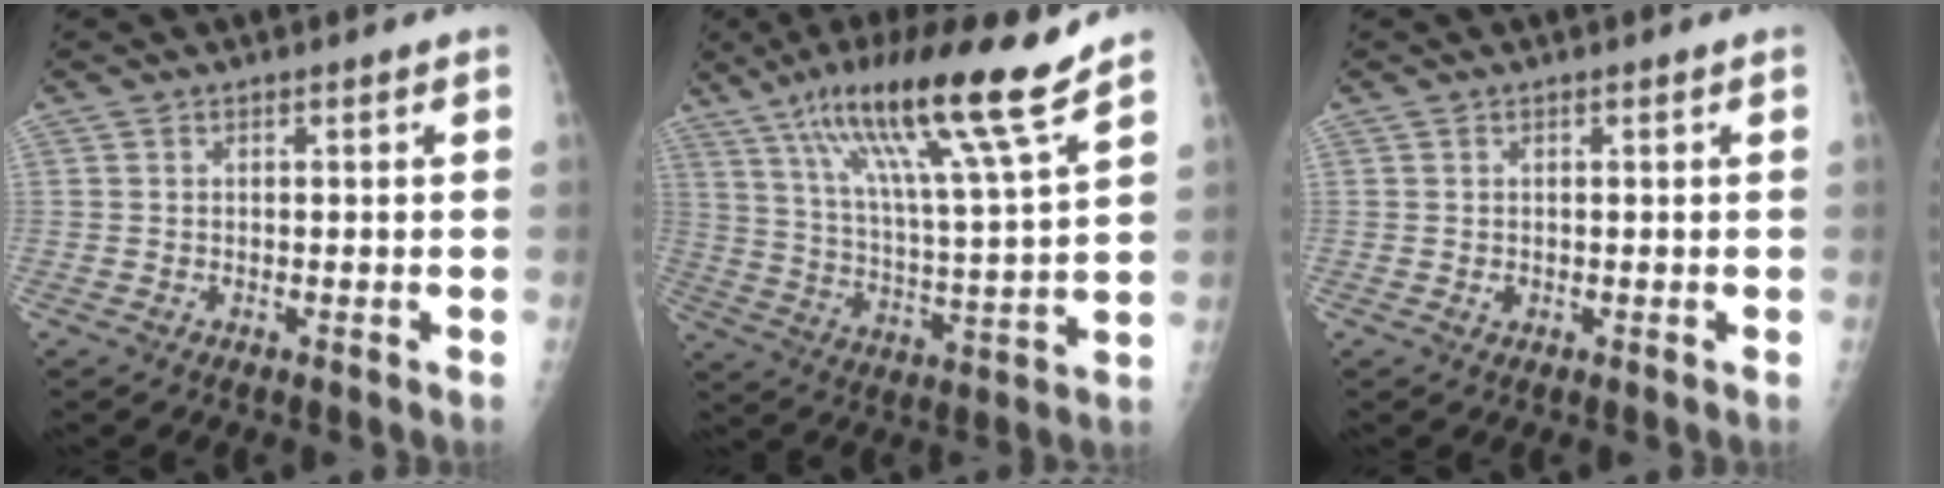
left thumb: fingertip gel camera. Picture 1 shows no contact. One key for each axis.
{"total": 18.9, "fx": 12.8, "fy": 0.3, "fz": 13.8, "tx": -0.225, "ty": -0.056, "tz": 0.217}
{"total": 0.8, "fx": 0.0, "fy": 0.6, "fz": 0.4, "tx": -0.003, "ty": 0.001, "tz": 0.002}